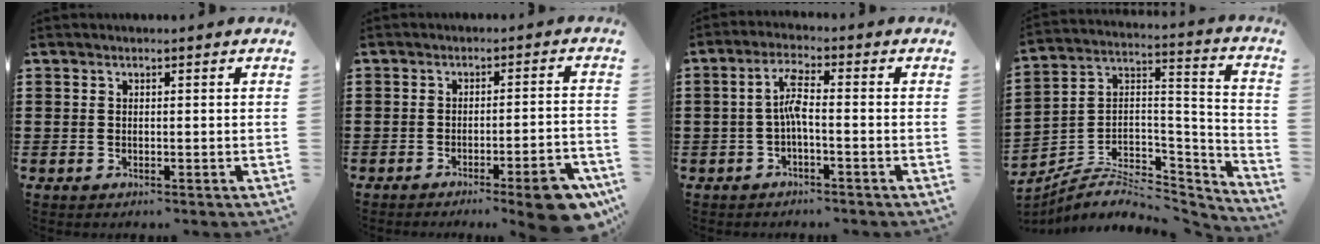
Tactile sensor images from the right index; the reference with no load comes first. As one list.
[{"total": 6.3, "force": [-4.4, 0.3, 4.5], "torque": [-0.066, -0.007, -0.074]}, {"total": 4.0, "force": [-1.0, 0.8, 3.8], "torque": [-0.071, 0.007, -0.022]}, {"total": 6.0, "force": [-4.3, 3.4, 2.4], "torque": [-0.053, -0.001, -0.083]}]